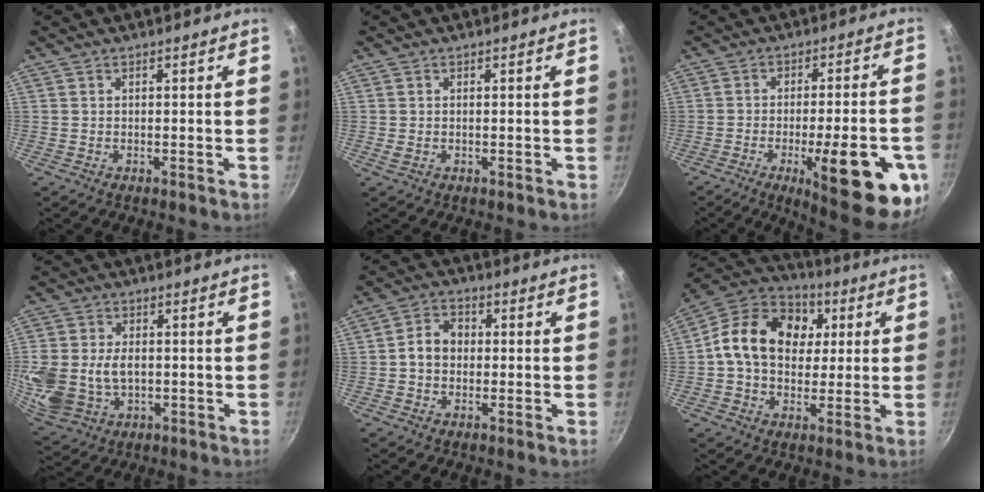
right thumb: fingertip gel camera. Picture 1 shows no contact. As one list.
[{"total": 0.6, "force": [0.1, 0.4, 0.5], "torque": [-0.010, 0.001, 0.003]}, {"total": 20.7, "force": [-7.4, 5.6, 18.5], "torque": [-0.216, 0.015, -0.093]}, {"total": 16.0, "force": [-0.7, 12.1, 10.4], "torque": [-0.239, 0.003, -0.001]}, {"total": 5.8, "force": [-0.1, 4.7, 3.3], "torque": [-0.034, 0.017, -0.014]}, {"total": 18.2, "force": [3.3, 13.8, 11.4], "torque": [-0.168, 0.019, 0.039]}]